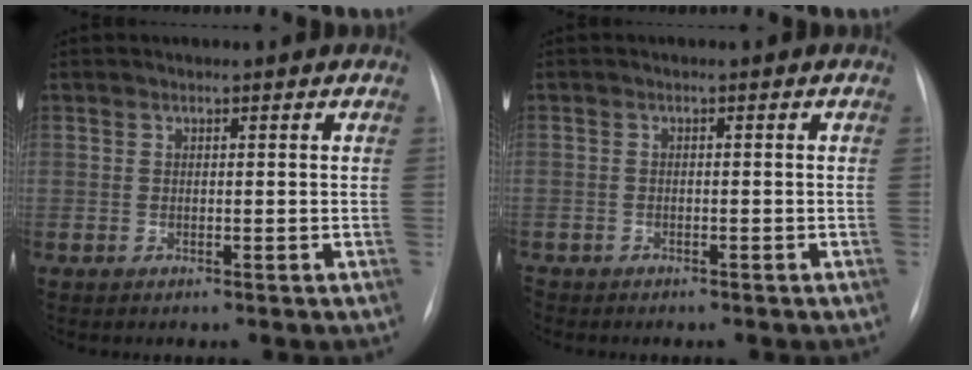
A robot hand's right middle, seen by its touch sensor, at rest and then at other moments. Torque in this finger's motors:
{"motor_torque": [0.33, -0.39, 0.04, -0.08]}